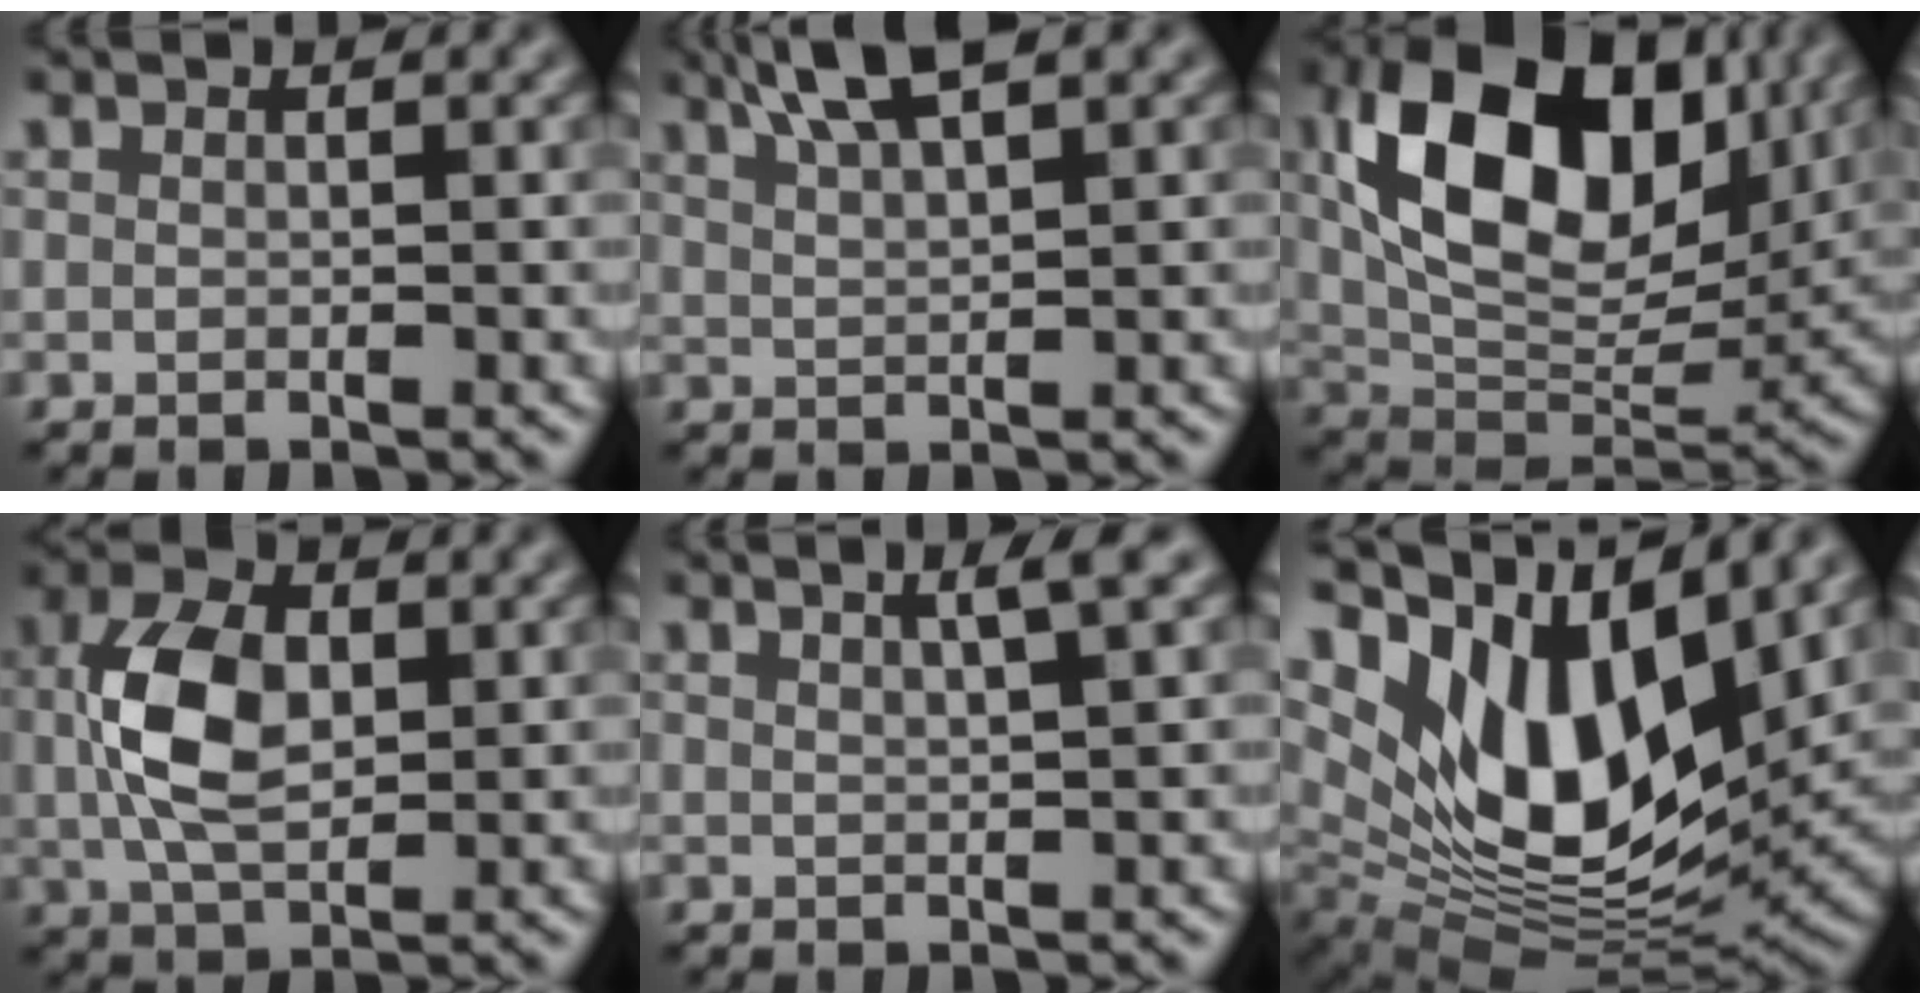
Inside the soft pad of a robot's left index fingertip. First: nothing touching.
{"total": 4.9, "force": [3.3, 1.1, 3.5], "torque": [-0.054, 0.015, 0.055]}
{"total": 14.2, "force": [4.7, 8.4, 10.4], "torque": [-0.178, 0.004, 0.086]}
{"total": 6.9, "force": [0.7, 4.1, 5.5], "torque": [-0.116, 0.006, 0.010]}
{"total": 2.6, "force": [1.5, 0.4, 2.1], "torque": [-0.020, 0.007, 0.018]}
{"total": 13.8, "force": [5.4, 7.1, 10.5], "torque": [-0.194, -0.004, 0.108]}